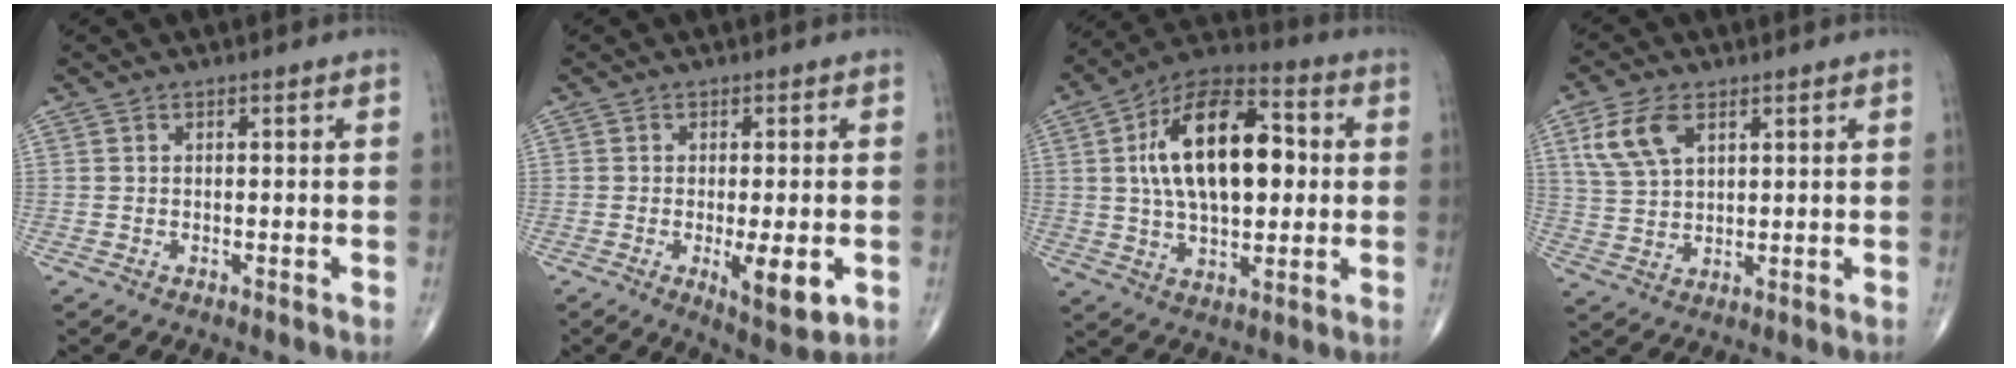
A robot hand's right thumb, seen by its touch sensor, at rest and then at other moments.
{"total": 7.5, "force": [-1.9, 2.3, 6.9], "torque": [-0.101, -0.019, -0.023]}
{"total": 20.5, "force": [2.7, 11.0, 17.1], "torque": [-0.263, 0.018, 0.041]}
{"total": 8.1, "force": [3.7, 4.0, 6.0], "torque": [-0.129, -0.005, 0.080]}